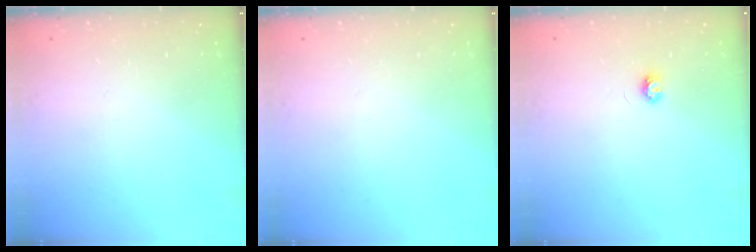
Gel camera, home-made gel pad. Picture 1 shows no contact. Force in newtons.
{"total": 0.0}
{"total": 3.2, "press": 3.2, "slide": 0.3}